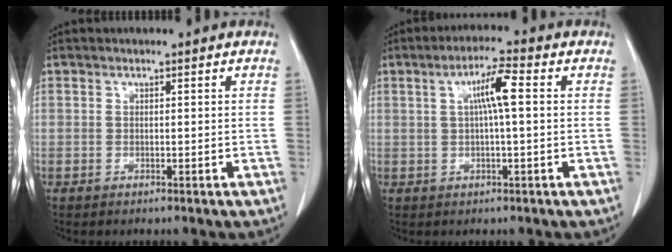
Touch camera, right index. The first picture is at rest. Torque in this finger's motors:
{"motor_torque": [0.71, -0.02, 0.16, 0.05]}